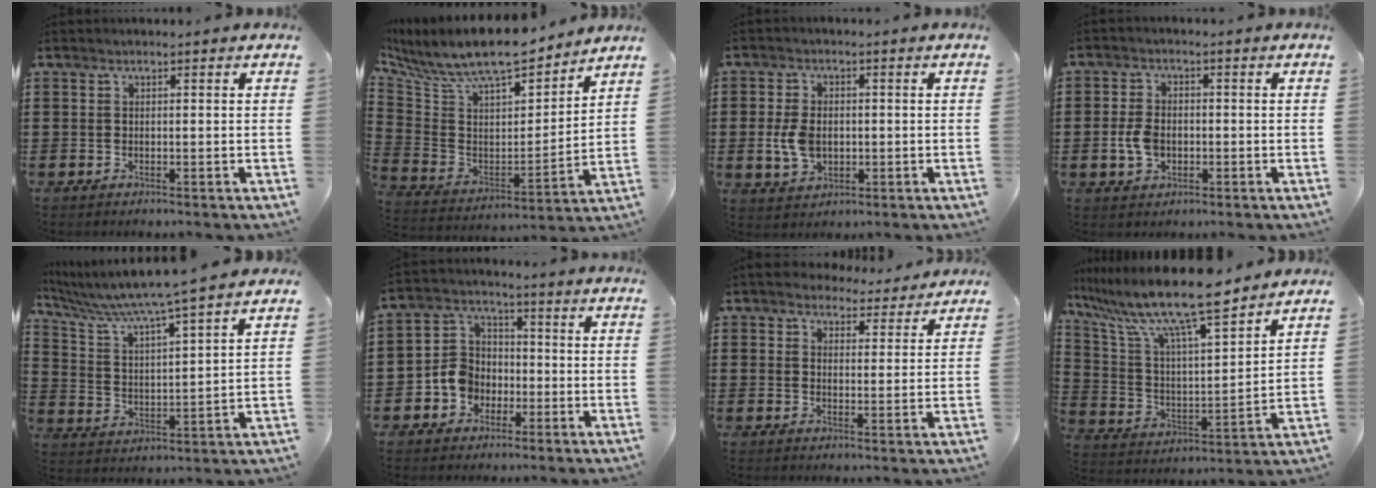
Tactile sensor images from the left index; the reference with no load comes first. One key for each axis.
{"total": 9.3, "fx": 8.4, "fy": 2.2, "fz": 3.4, "tx": -0.108, "ty": -0.061, "tz": 0.144}
{"total": 5.7, "fx": -0.3, "fy": 3.8, "fz": 4.2, "tx": -0.102, "ty": 0.003, "tz": -0.009}
{"total": 4.7, "fx": -0.7, "fy": 3.1, "fz": 3.4, "tx": -0.086, "ty": 0.000, "tz": -0.017}
{"total": 6.0, "fx": 5.4, "fy": -0.8, "fz": 2.6, "tx": -0.076, "ty": -0.042, "tz": 0.085}
{"total": 6.1, "fx": -2.2, "fy": 5.4, "fz": 1.9, "tx": -0.069, "ty": 0.013, "tz": -0.047}
{"total": 4.3, "fx": 4.1, "fy": 1.2, "fz": 0.6, "tx": -0.029, "ty": -0.013, "tz": 0.074}
{"total": 12.4, "fx": 10.4, "fy": 1.0, "fz": 6.7, "tx": -0.170, "ty": -0.062, "tz": 0.177}